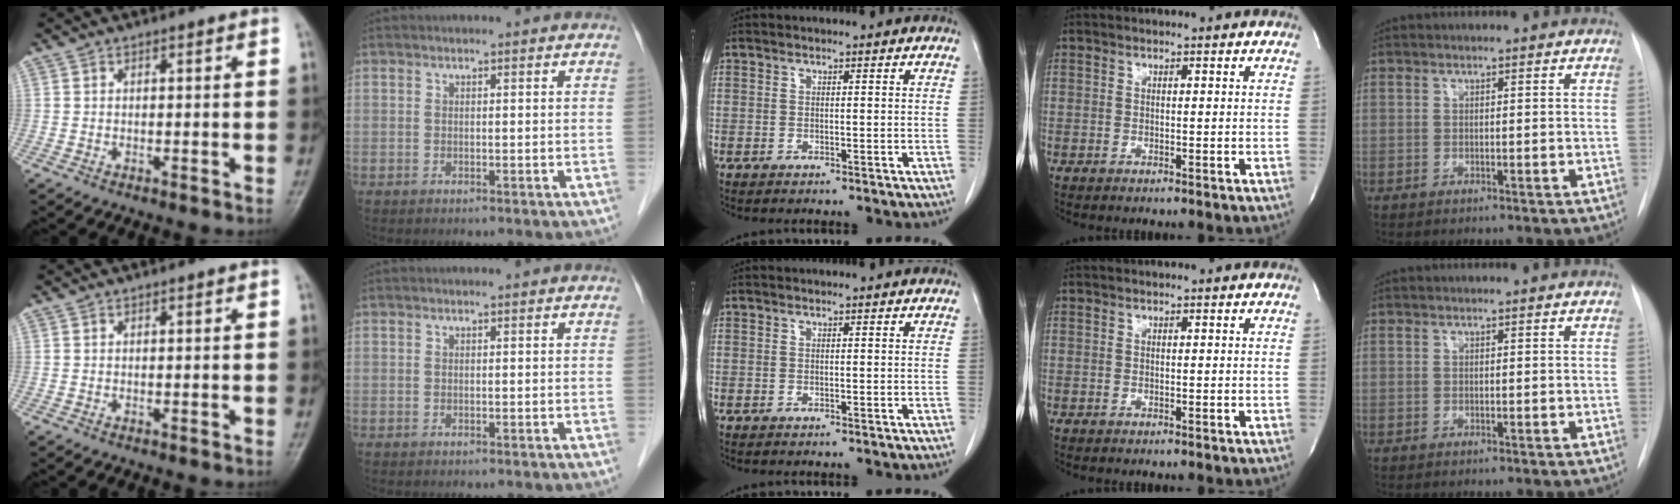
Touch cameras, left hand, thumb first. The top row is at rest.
{}